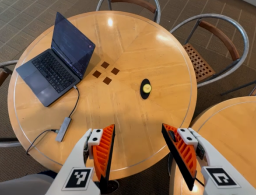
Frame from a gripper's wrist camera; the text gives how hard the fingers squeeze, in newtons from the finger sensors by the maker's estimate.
{"total": 0.0}